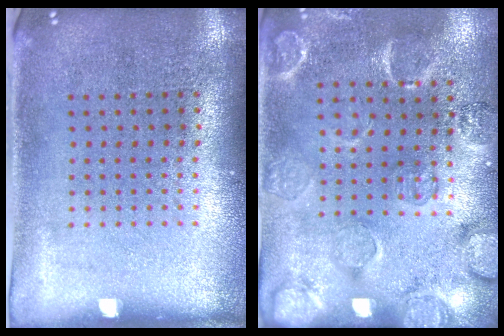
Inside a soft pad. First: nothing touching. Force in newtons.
{"total": 2.6, "press": 2.0, "slide": 1.6}